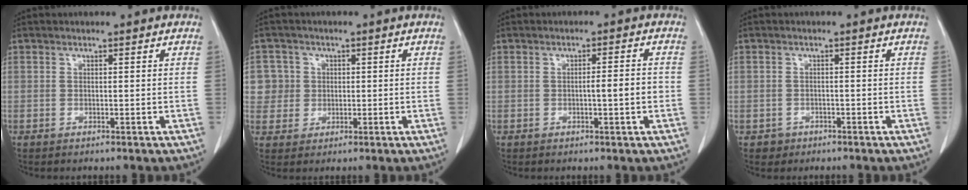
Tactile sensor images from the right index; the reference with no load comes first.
{"total": 5.3, "force": [1.0, 5.2, 0.1], "torque": [0.009, 0.013, 0.021]}
{"total": 3.0, "force": [-0.6, 0.2, 2.9], "torque": [-0.046, 0.000, -0.009]}
{"total": 1.9, "force": [-1.0, 1.6, -0.1], "torque": [0.000, 0.008, -0.016]}